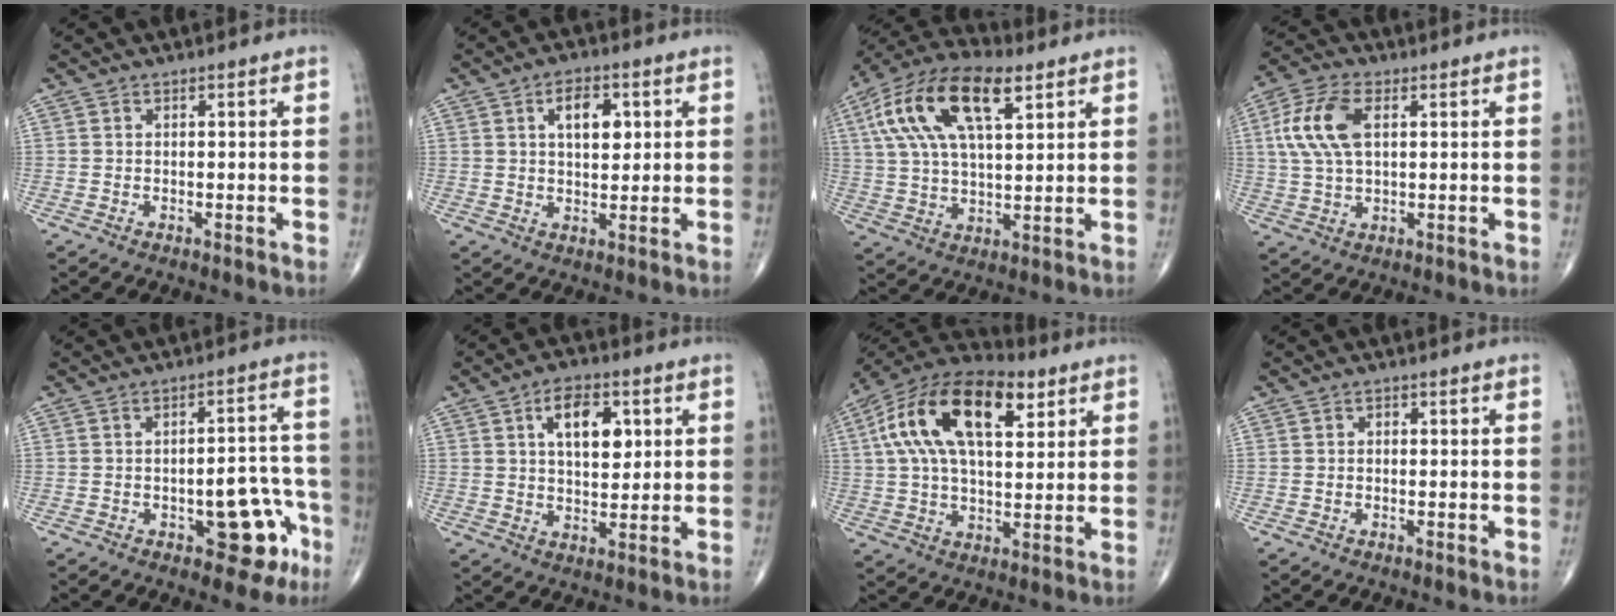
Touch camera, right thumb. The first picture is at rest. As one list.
[{"total": 7.3, "force": [2.2, 4.1, 5.6], "torque": [-0.061, -0.008, 0.033]}, {"total": 18.6, "force": [7.5, 8.2, 14.9], "torque": [-0.282, 0.009, 0.132]}, {"total": 11.0, "force": [2.6, 5.8, 9.0], "torque": [-0.193, 0.009, 0.048]}, {"total": 11.1, "force": [-4.7, 5.3, 8.6], "torque": [-0.065, 0.040, -0.052]}, {"total": 10.2, "force": [3.2, 5.7, 7.8], "torque": [-0.094, -0.009, 0.049]}, {"total": 21.8, "force": [7.6, 11.0, 17.2], "torque": [-0.308, 0.014, 0.125]}, {"total": 0.9, "force": [0.0, 0.8, 0.5], "torque": [0.004, 0.001, -0.003]}]